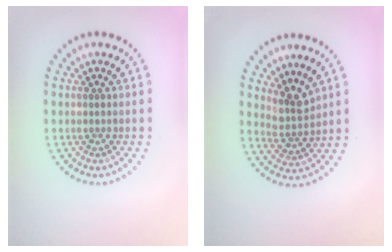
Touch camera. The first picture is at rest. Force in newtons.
{"total": 2.7, "press": 2.0, "slide": 1.9}